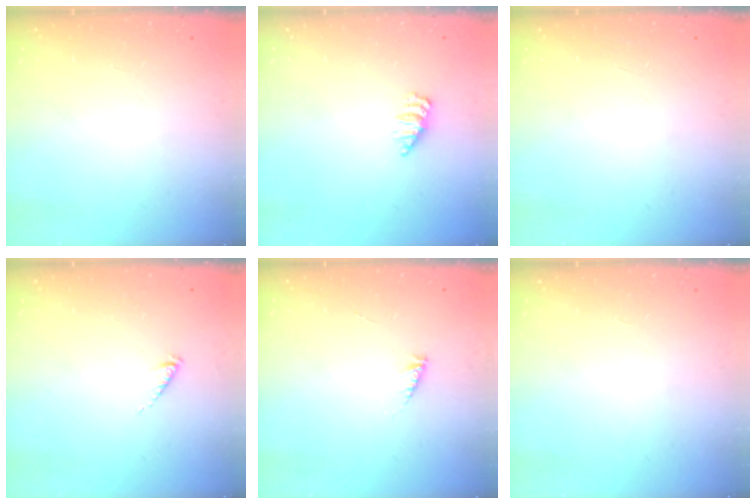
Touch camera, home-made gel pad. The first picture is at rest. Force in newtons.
{"total": 2.2, "press": 2.2, "slide": 0.3}
{"total": 0.0}
{"total": 1.0, "press": 1.0, "slide": 0.3}
{"total": 2.8, "press": 2.7, "slide": 0.4}
{"total": 0.0}